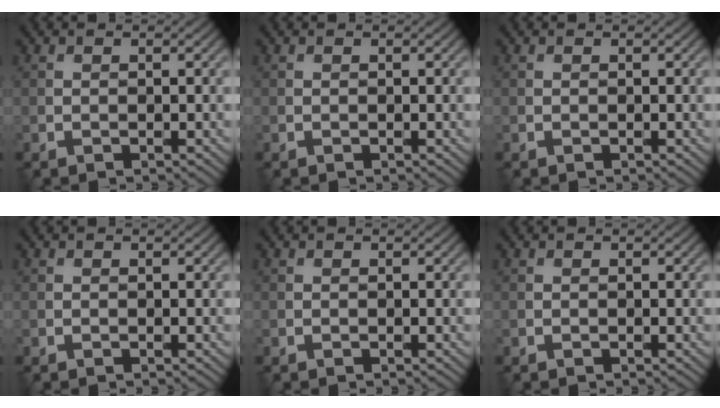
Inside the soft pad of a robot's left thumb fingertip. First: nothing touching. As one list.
[{"total": 0.0}, {"total": 0.0}, {"total": 0.0}, {"total": 0.0}, {"total": 0.0}]